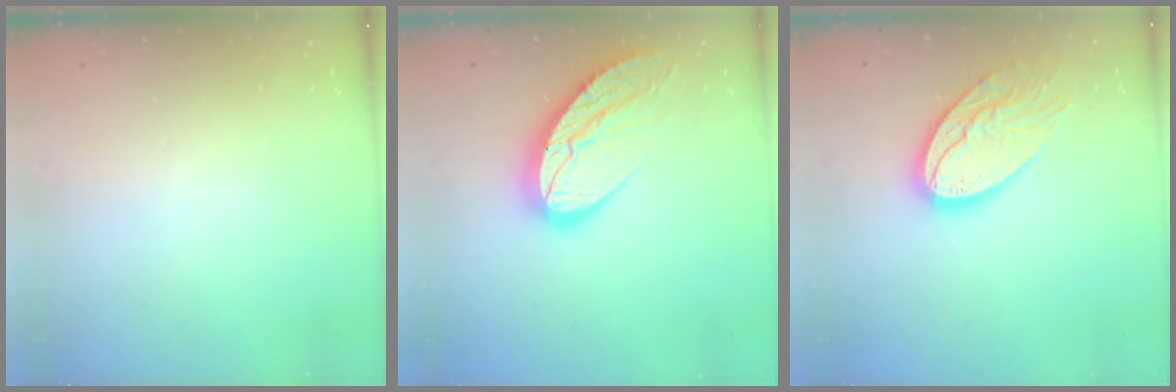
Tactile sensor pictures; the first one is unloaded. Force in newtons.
{"total": 14.1, "press": 14.1, "slide": 1.0}
{"total": 17.5, "press": 17.5, "slide": 1.0}